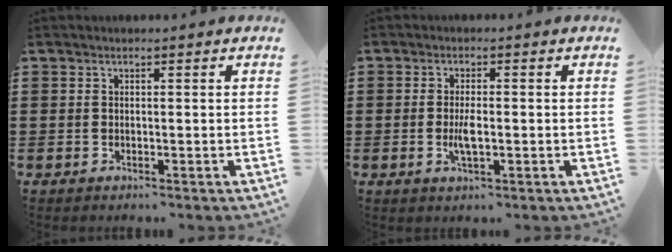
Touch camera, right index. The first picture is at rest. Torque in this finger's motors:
{"motor_torque": [1.15, 0.99, 0.44, 0.10]}